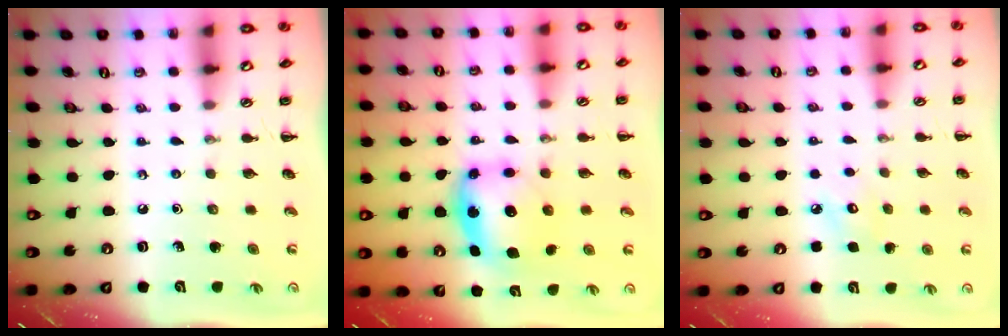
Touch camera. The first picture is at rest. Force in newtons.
{"total": 5.8, "press": 5.7, "slide": 1.2}
{"total": 3.8, "press": 3.7, "slide": 0.9}